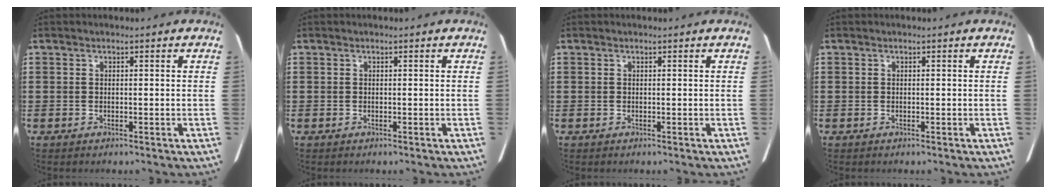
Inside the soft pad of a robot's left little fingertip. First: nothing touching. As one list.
[{"total": 0.0}, {"total": 0.0}, {"total": 0.0}]